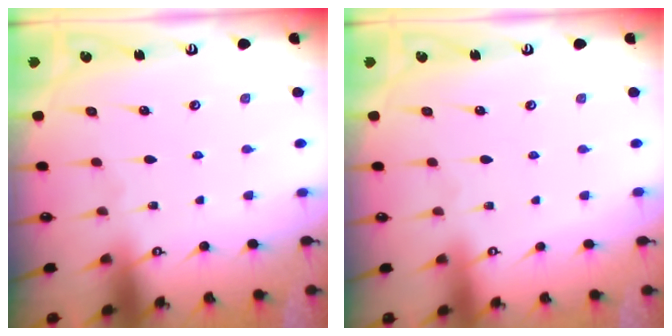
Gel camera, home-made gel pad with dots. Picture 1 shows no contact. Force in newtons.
{"total": 3.9, "press": 3.9, "slide": 0.1}